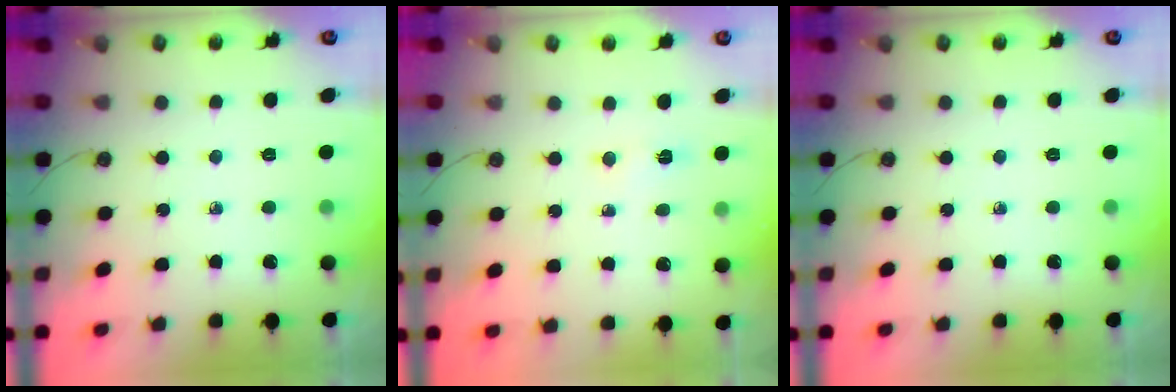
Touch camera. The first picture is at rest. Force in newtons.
{"total": 2.5, "press": 2.5, "slide": 0.3}
{"total": 0.0}